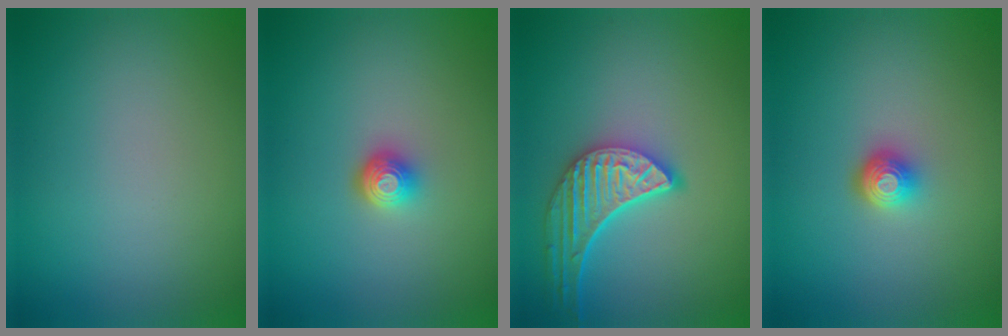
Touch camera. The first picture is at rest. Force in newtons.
{"total": 1.9, "press": 1.4, "slide": 1.4}
{"total": 5.2, "press": 4.3, "slide": 3.0}
{"total": 2.0, "press": 1.5, "slide": 1.4}